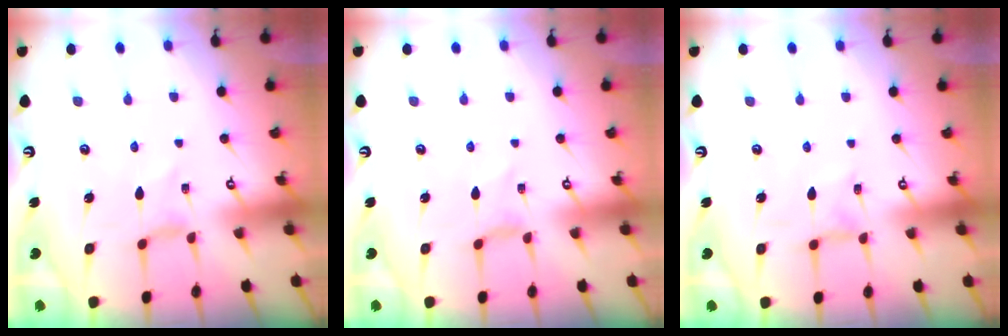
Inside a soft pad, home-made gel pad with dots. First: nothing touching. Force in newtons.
{"total": 0.0}
{"total": 0.9, "press": 0.9, "slide": 0.2}